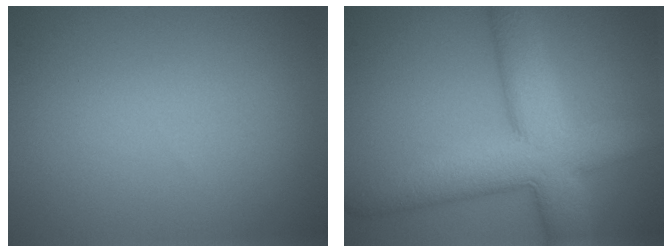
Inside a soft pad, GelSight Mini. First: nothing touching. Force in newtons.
{"total": 8.9, "press": 8.9, "slide": 0.4}